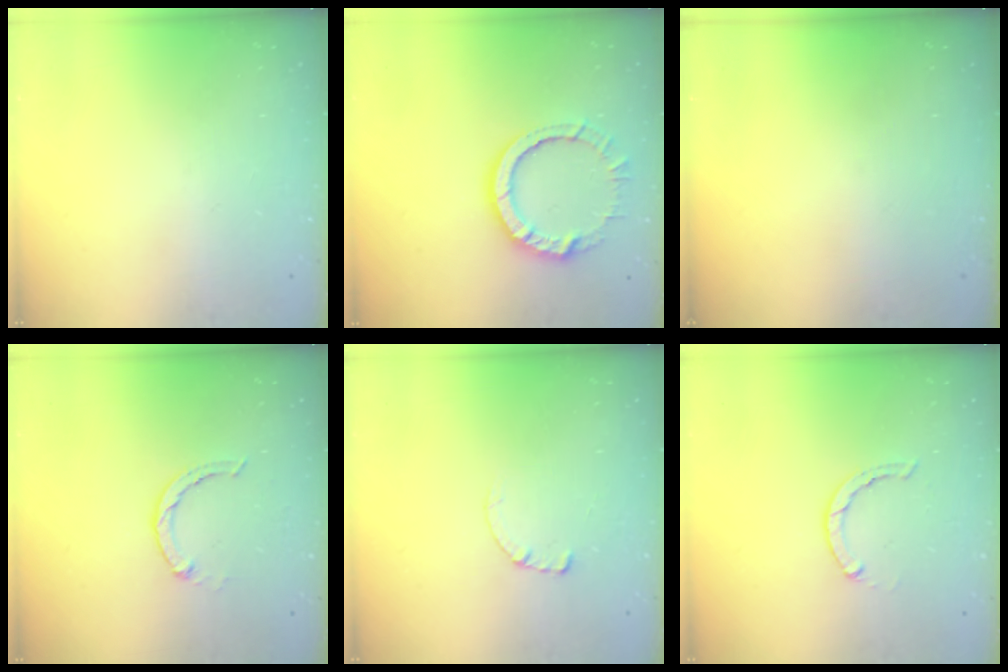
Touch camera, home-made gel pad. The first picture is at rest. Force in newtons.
{"total": 9.8, "press": 9.8, "slide": 0.4}
{"total": 0.0}
{"total": 3.0, "press": 3.0, "slide": 0.4}
{"total": 0.7, "press": 0.6, "slide": 0.2}
{"total": 1.5, "press": 1.5, "slide": 0.2}